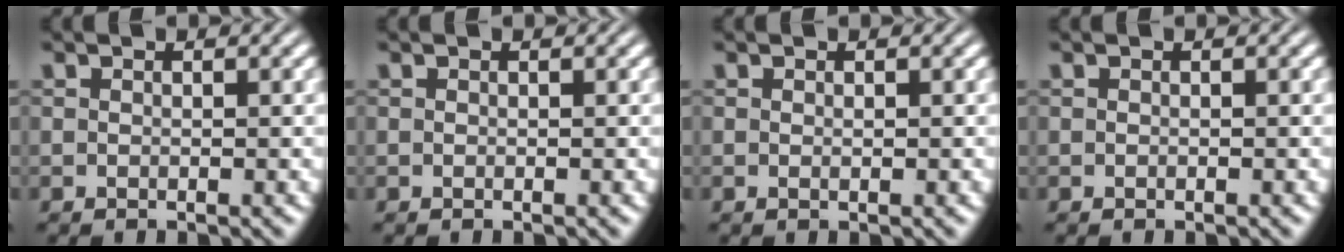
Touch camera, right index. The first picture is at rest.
{"total": 0.0}
{"total": 0.0}
{"total": 0.0}